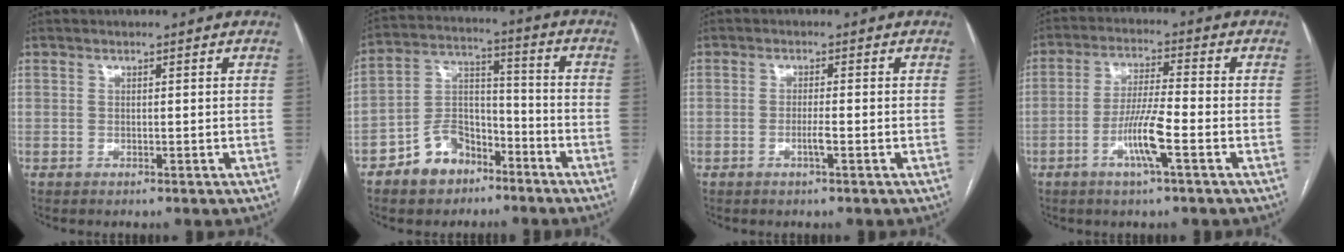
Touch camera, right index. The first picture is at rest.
{"total": 9.6, "force": [-6.0, 6.1, 4.3], "torque": [-0.087, 0.025, -0.103]}
{"total": 2.1, "force": [-0.8, -0.1, 1.9], "torque": [-0.037, -0.001, -0.015]}
{"total": 7.7, "force": [-3.0, 0.1, 7.1], "torque": [-0.136, -0.004, -0.058]}